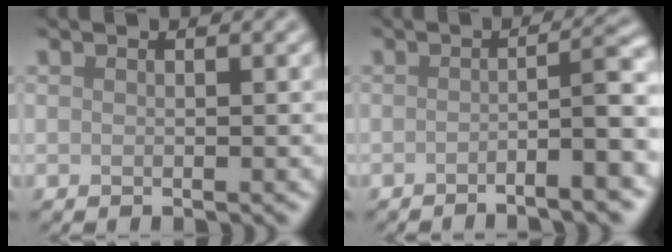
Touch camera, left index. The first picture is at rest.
{"total": 5.8, "force": [-2.4, 0.7, 5.3], "torque": [-0.052, 0.019, -0.050]}